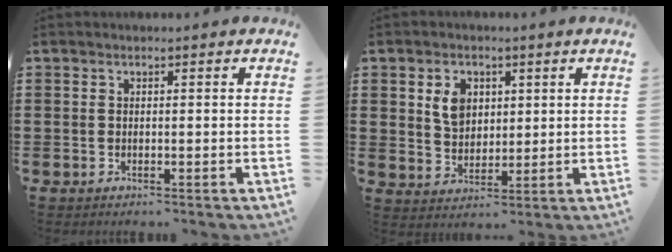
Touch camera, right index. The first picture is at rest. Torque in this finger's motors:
{"motor_torque": [0.13, -0.04, 0.20, 0.08]}